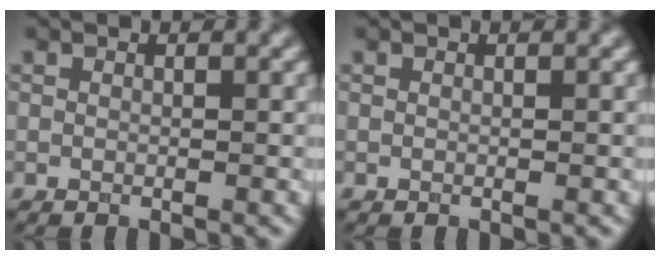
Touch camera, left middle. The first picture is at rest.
{"total": 0.0}